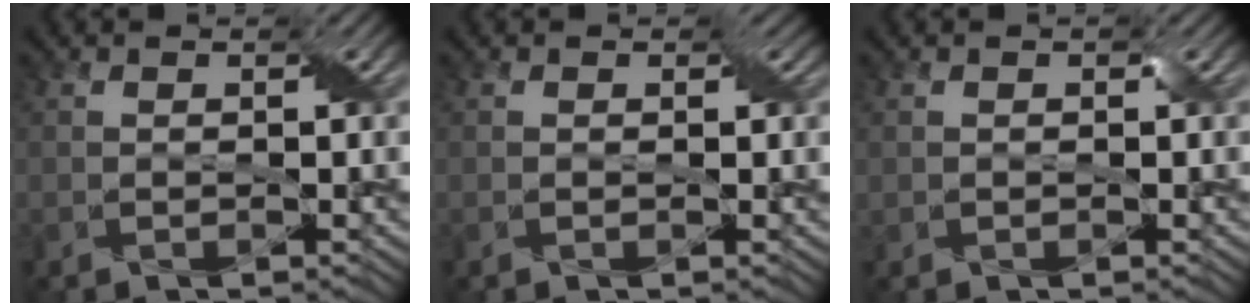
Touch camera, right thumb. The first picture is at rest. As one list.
[{"total": 0.9, "force": [0.4, 0.6, 0.5], "torque": [-0.005, -0.001, 0.004]}, {"total": 0.8, "force": [0.2, 0.7, 0.1], "torque": [-0.009, -0.002, 0.006]}]